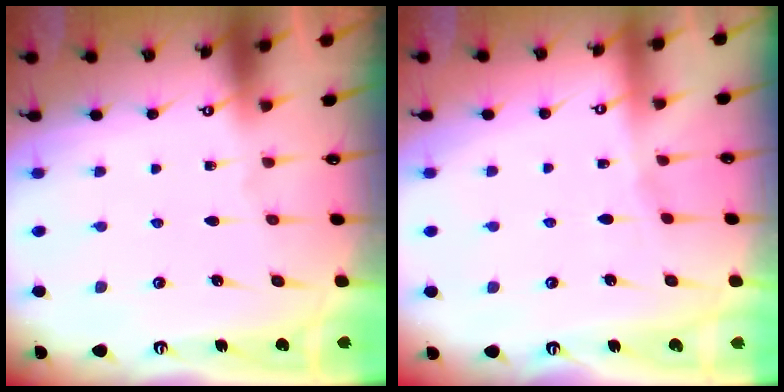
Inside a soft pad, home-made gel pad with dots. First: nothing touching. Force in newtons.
{"total": 3.0, "press": 3.0, "slide": 0.5}